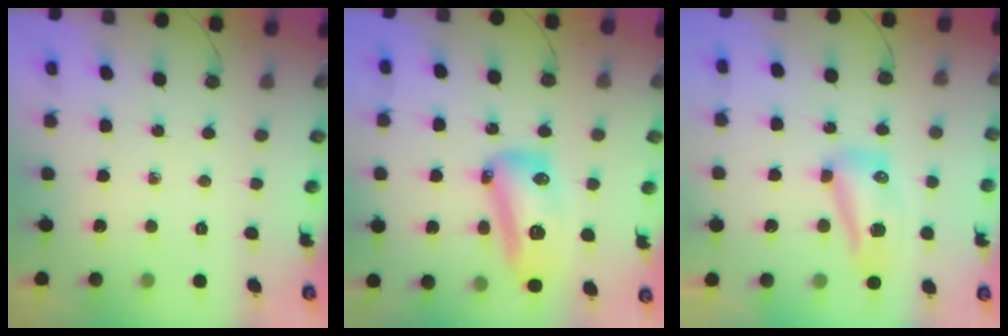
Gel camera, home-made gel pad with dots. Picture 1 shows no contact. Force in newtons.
{"total": 14.6, "press": 14.5, "slide": 1.4}
{"total": 12.1, "press": 10.7, "slide": 5.6}